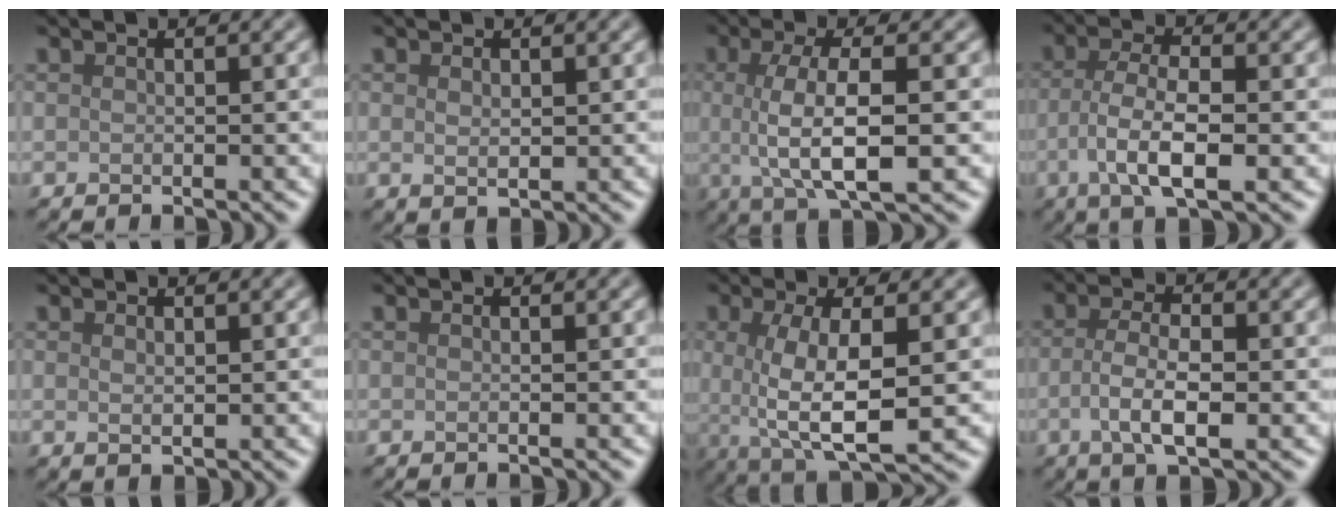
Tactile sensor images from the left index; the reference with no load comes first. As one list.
[{"total": 1.2, "force": [0.4, 0.7, 1.0], "torque": [-0.019, -0.003, 0.011]}, {"total": 6.4, "force": [-0.2, 1.9, 6.2], "torque": [-0.112, -0.001, -0.003]}, {"total": 5.1, "force": [-1.3, 1.7, 4.6], "torque": [-0.095, -0.001, -0.026]}, {"total": 0.9, "force": [0.4, 0.4, 0.7], "torque": [-0.017, -0.003, 0.011]}, {"total": 0.0}, {"total": 7.5, "force": [-0.2, 2.6, 7.0], "torque": [-0.138, -0.009, 0.000]}, {"total": 4.2, "force": [-0.8, 1.5, 3.8], "torque": [-0.080, -0.002, -0.018]}]